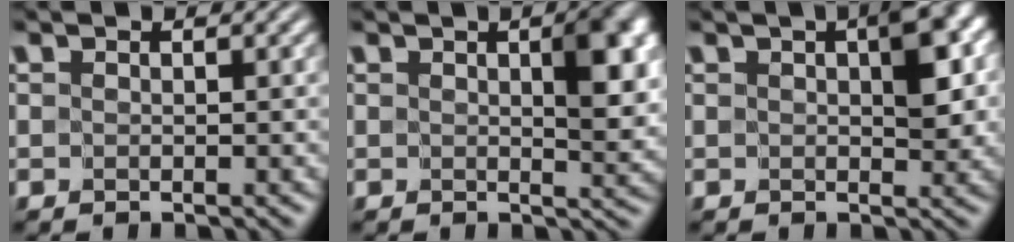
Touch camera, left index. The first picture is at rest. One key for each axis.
{"total": 4.4, "fx": 1.0, "fy": 1.8, "fz": 3.9, "tx": -0.047, "ty": -0.002, "tz": 0.017}
{"total": 4.4, "fx": 0.8, "fy": 2.2, "fz": 3.8, "tx": -0.043, "ty": 0.004, "tz": 0.007}